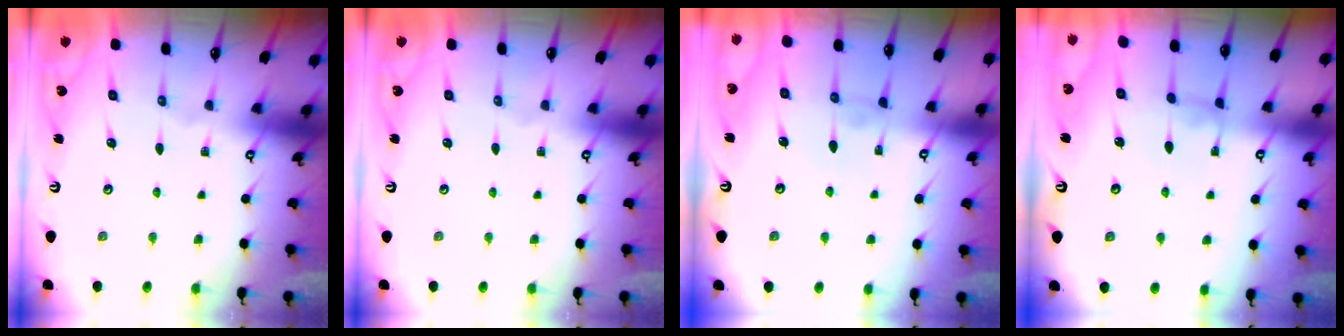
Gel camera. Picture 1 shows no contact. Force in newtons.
{"total": 0.0}
{"total": 1.8, "press": 1.8, "slide": 0.2}
{"total": 0.8, "press": 0.6, "slide": 0.6}